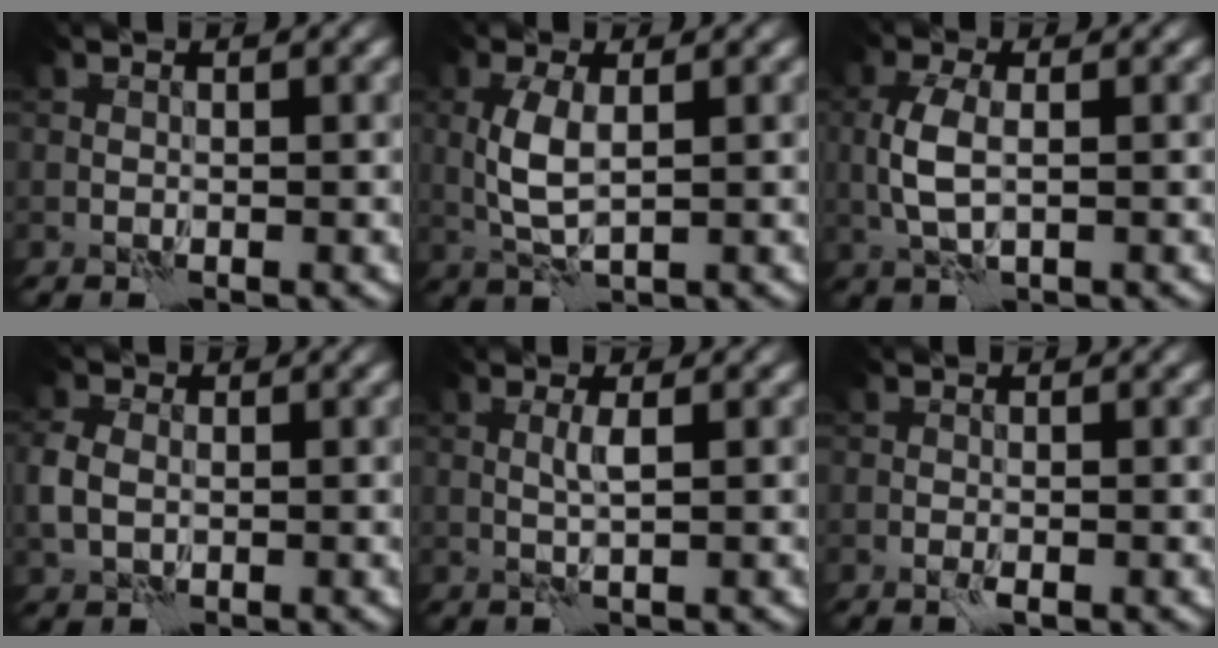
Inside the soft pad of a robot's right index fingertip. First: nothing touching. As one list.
[{"total": 3.6, "force": [0.4, 1.4, 3.3], "torque": [-0.080, 0.002, 0.010]}, {"total": 3.4, "force": [0.1, 1.6, 3.0], "torque": [-0.077, 0.000, 0.003]}, {"total": 3.2, "force": [-0.2, 2.5, 2.0], "torque": [-0.059, -0.002, -0.004]}, {"total": 1.3, "force": [0.4, -0.2, 1.2], "torque": [-0.030, 0.002, 0.006]}, {"total": 0.9, "force": [-0.5, 0.2, 0.8], "torque": [-0.017, -0.002, -0.010]}]